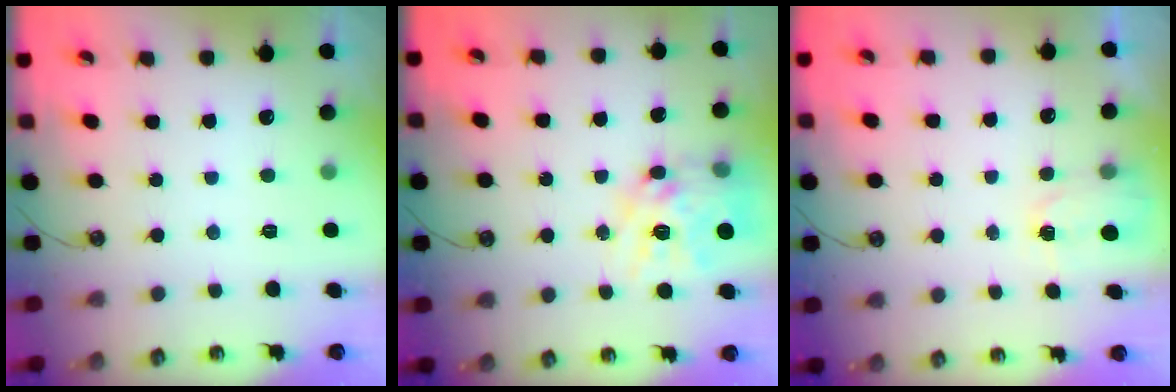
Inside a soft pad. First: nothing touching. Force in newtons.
{"total": 15.6, "press": 15.6, "slide": 1.4}
{"total": 2.4, "press": 2.4, "slide": 0.3}